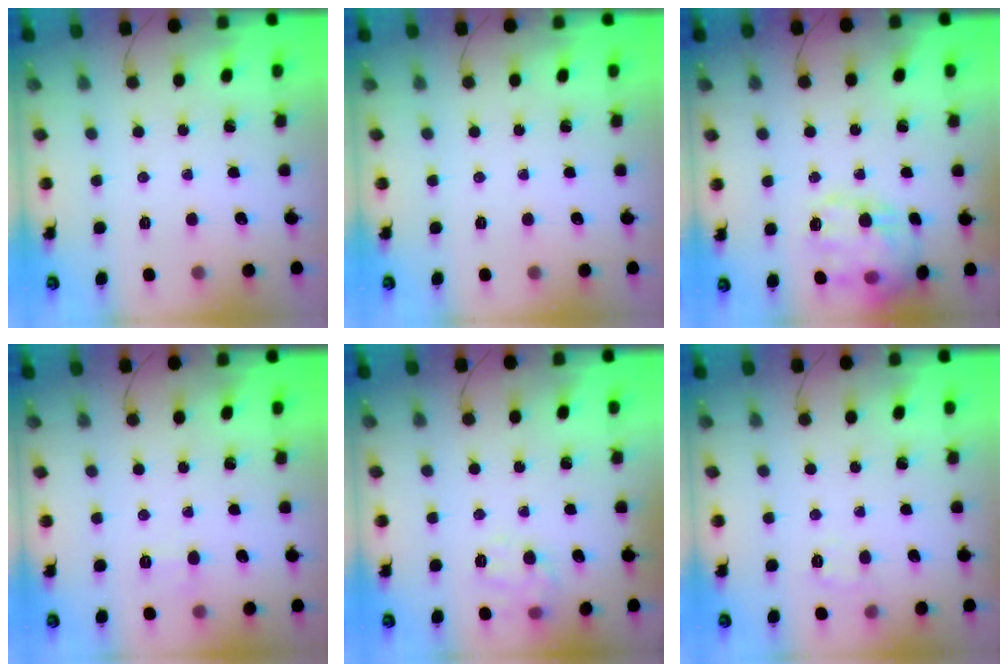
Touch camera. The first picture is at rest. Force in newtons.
{"total": 0.0}
{"total": 17.3, "press": 17.3, "slide": 1.4}
{"total": 4.7, "press": 4.5, "slide": 1.4}
{"total": 8.0, "press": 8.0, "slide": 0.5}
{"total": 5.3, "press": 5.2, "slide": 1.1}